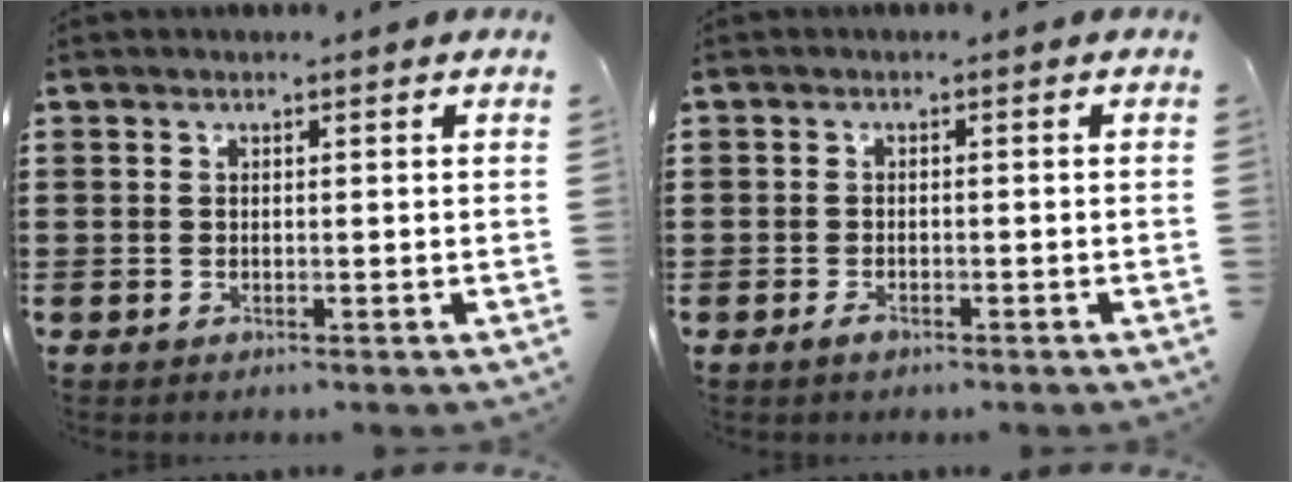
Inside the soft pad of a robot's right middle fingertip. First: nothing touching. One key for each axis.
{"total": 1.4, "fx": -0.9, "fy": 0.9, "fz": 0.5, "tx": -0.010, "ty": 0.002, "tz": -0.019}